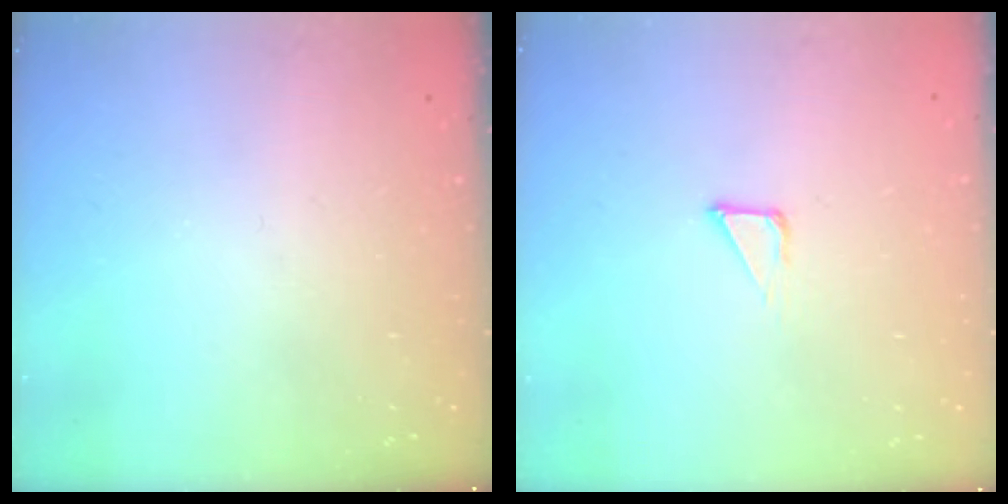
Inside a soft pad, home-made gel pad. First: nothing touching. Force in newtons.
{"total": 2.8, "press": 2.8, "slide": 0.1}